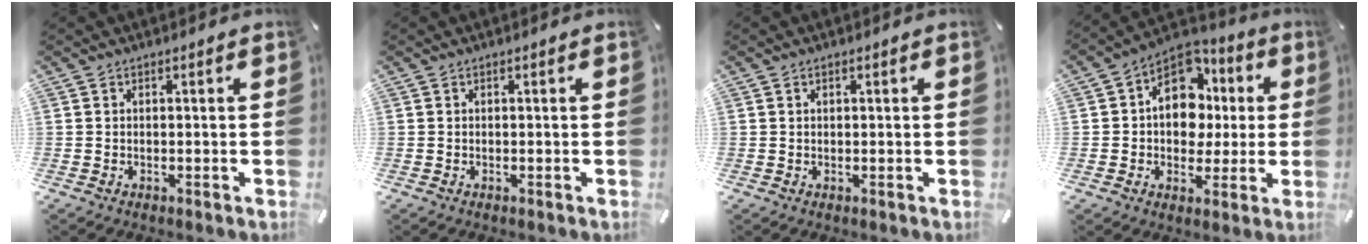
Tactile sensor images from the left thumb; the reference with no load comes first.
{"total": 0.0}
{"total": 0.7, "force": [0.3, 0.4, 0.5], "torque": [-0.009, 0.002, 0.005]}
{"total": 13.1, "force": [2.2, 10.9, 6.9], "torque": [-0.115, -0.010, 0.043]}